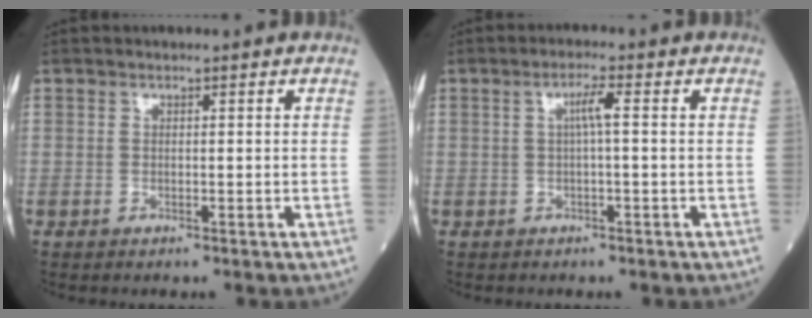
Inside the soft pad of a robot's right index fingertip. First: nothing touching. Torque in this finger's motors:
{"motor_torque": [0.50, 0.02, 0.18, 0.06]}